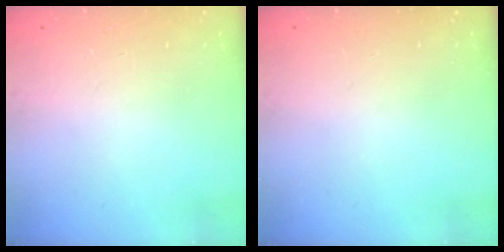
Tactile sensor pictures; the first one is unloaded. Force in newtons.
{"total": 0.0}